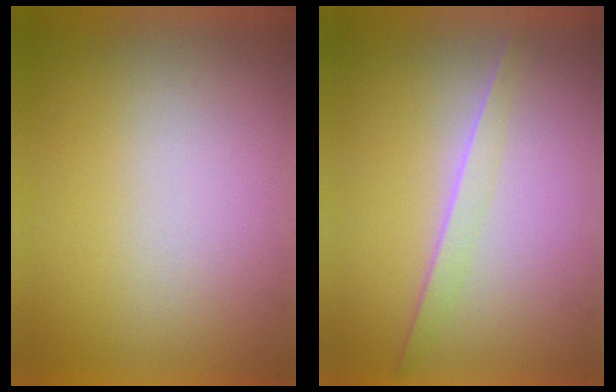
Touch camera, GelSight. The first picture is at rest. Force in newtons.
{"total": 1.3}